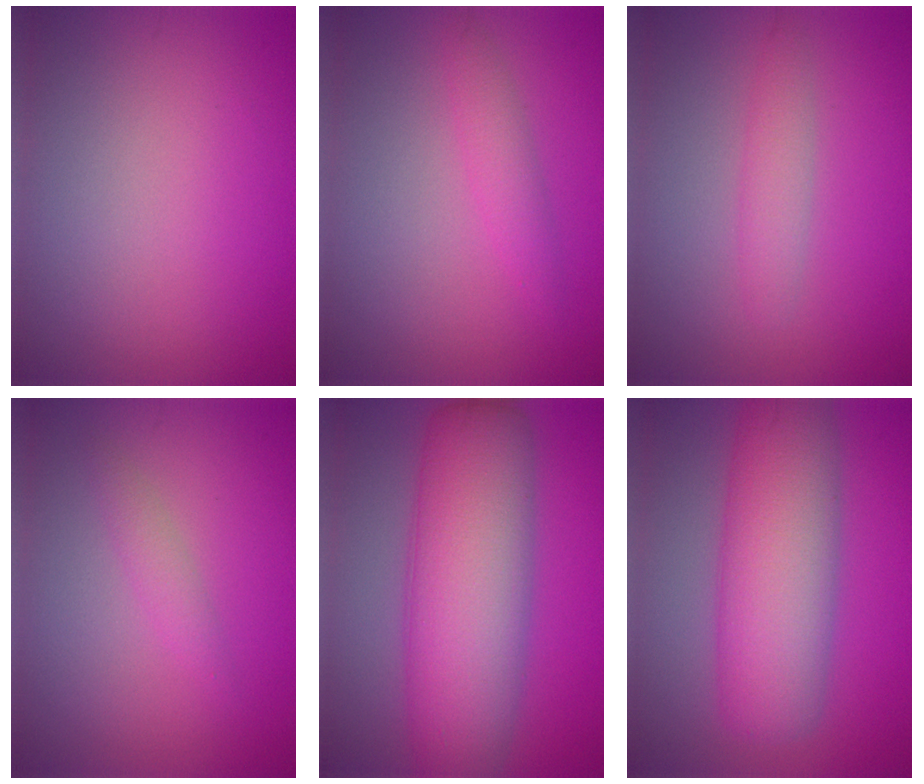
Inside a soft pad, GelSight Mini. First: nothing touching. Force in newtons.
{"total": 2.0, "press": 2.0, "slide": 0.1}
{"total": 2.1, "press": 2.1, "slide": 0.1}
{"total": 1.3, "press": 1.3, "slide": 0.0}
{"total": 11.7, "press": 11.7, "slide": 0.4}
{"total": 9.8, "press": 9.8, "slide": 0.4}